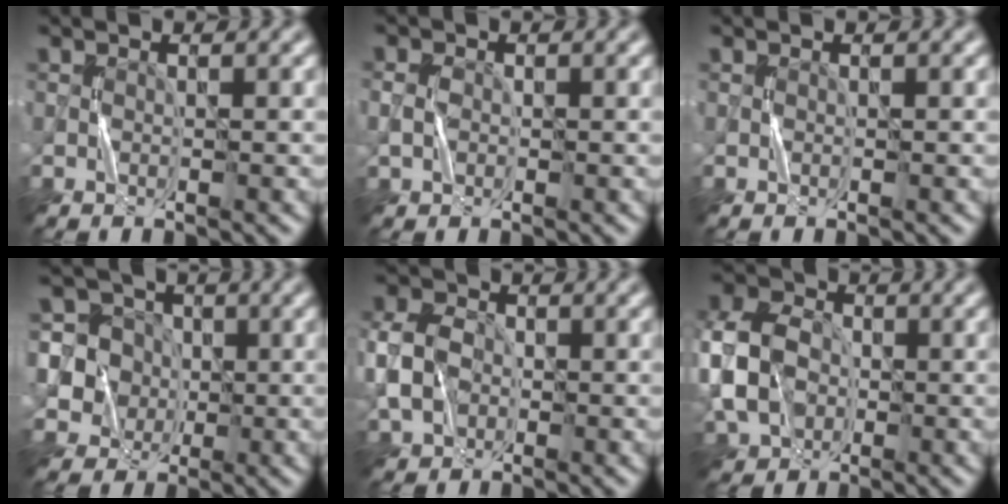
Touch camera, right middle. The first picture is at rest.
{"total": 1.4, "force": [-0.1, 1.2, 0.8], "torque": [-0.018, 0.002, -0.004]}
{"total": 0.0}
{"total": 9.9, "force": [0.9, 9.5, 2.8], "torque": [-0.095, 0.034, 0.012]}
{"total": 4.5, "force": [-0.8, 3.6, 2.6], "torque": [-0.065, 0.003, -0.019]}
{"total": 8.1, "force": [-1.0, 6.4, 4.9], "torque": [-0.126, 0.003, -0.033]}